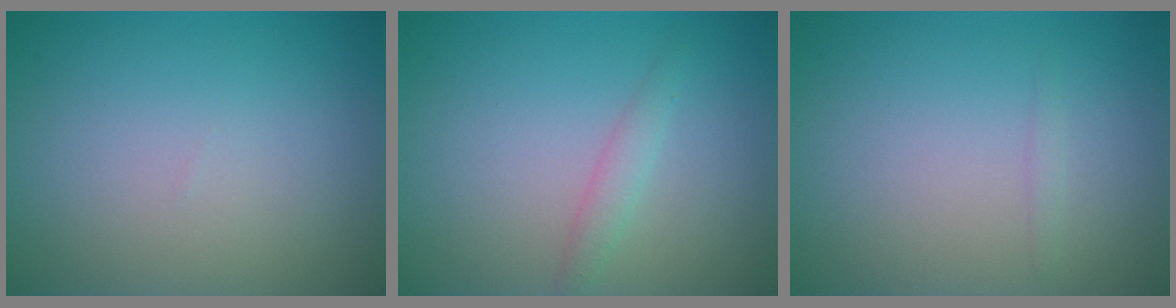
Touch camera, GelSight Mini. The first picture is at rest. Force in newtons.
{"total": 1.4, "press": 1.4, "slide": 0.1}
{"total": 0.5, "press": 0.5, "slide": 0.0}